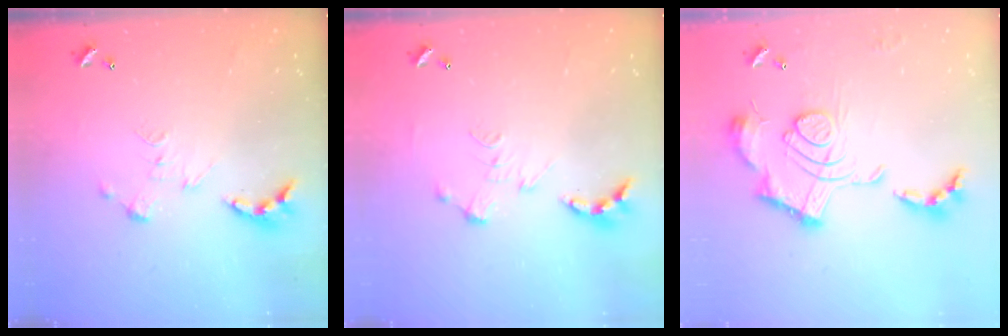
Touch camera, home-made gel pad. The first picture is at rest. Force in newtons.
{"total": 0.0}
{"total": 2.4, "press": 1.9, "slide": 1.5}